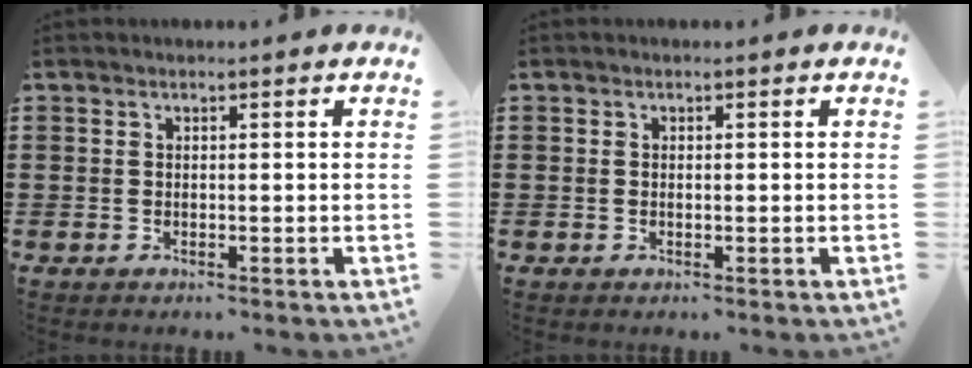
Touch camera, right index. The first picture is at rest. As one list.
[{"total": 0.0}]